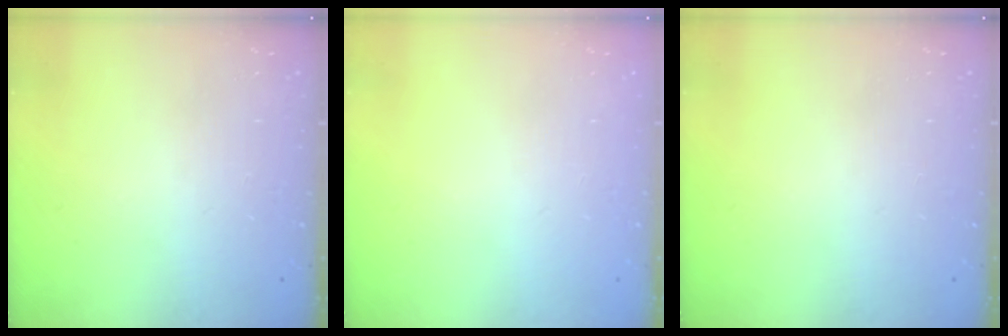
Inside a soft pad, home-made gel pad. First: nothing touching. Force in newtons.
{"total": 0.0}
{"total": 0.0}